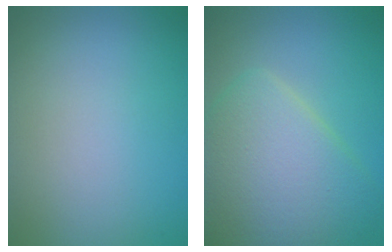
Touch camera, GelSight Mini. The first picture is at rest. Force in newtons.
{"total": 8.1, "press": 8.1, "slide": 0.2}